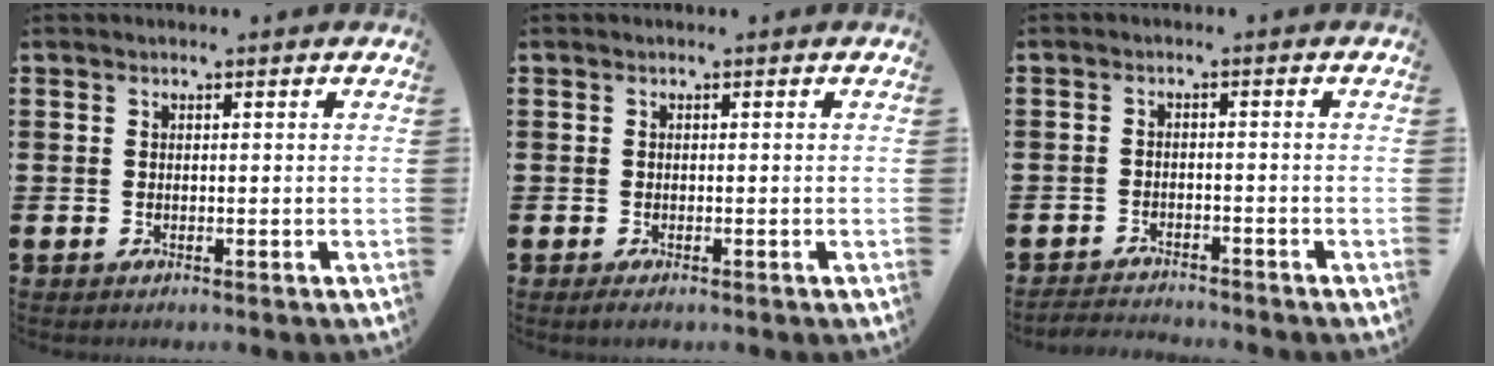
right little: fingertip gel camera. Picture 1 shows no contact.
{"total": 0.5, "force": [-0.2, 0.3, 0.4], "torque": [-0.011, 0.002, -0.004]}
{"total": 2.2, "force": [-2.1, 0.0, -0.1], "torque": [-0.005, 0.002, -0.046]}